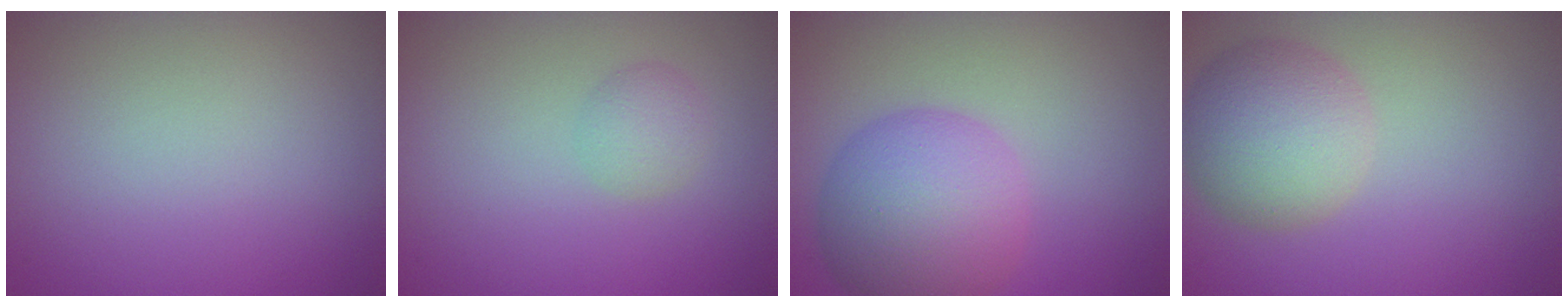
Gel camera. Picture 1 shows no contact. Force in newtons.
{"total": 1.6, "press": 1.6, "slide": 0.0}
{"total": 7.9, "press": 7.9, "slide": 0.2}
{"total": 5.5, "press": 5.5, "slide": 0.3}